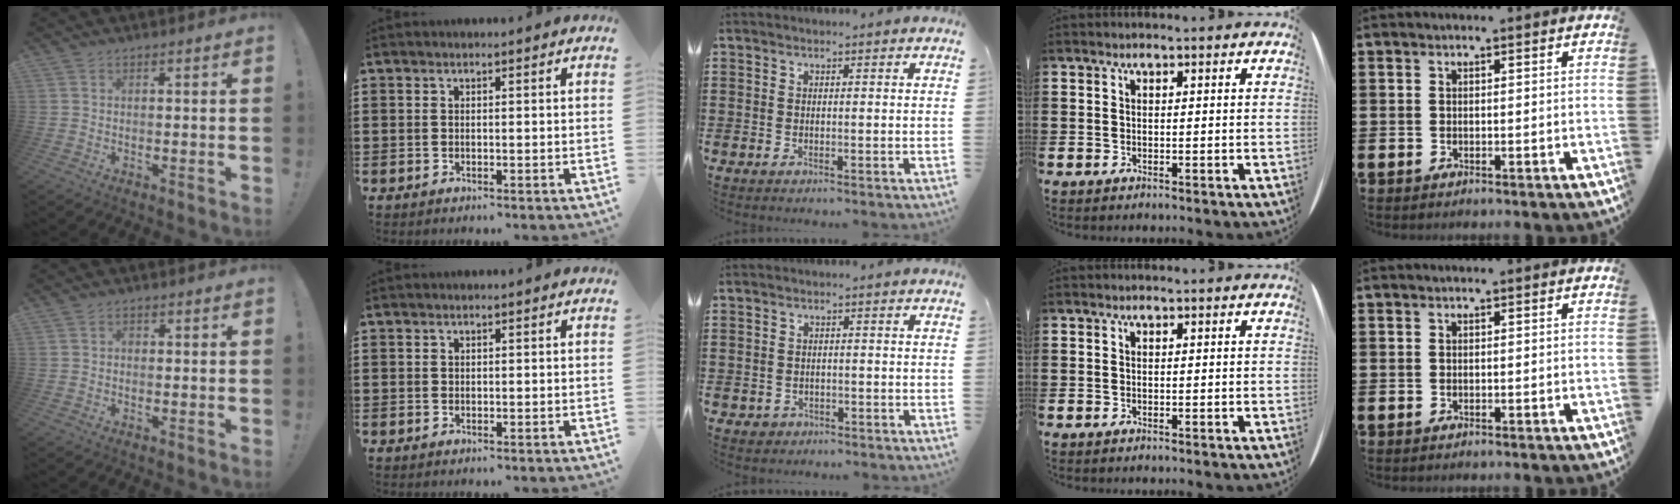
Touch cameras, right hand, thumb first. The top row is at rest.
{"thumb": {"total": 1.1, "force": [-0.5, 0.7, 0.6], "torque": [-0.017, 0.007, -0.009]}}